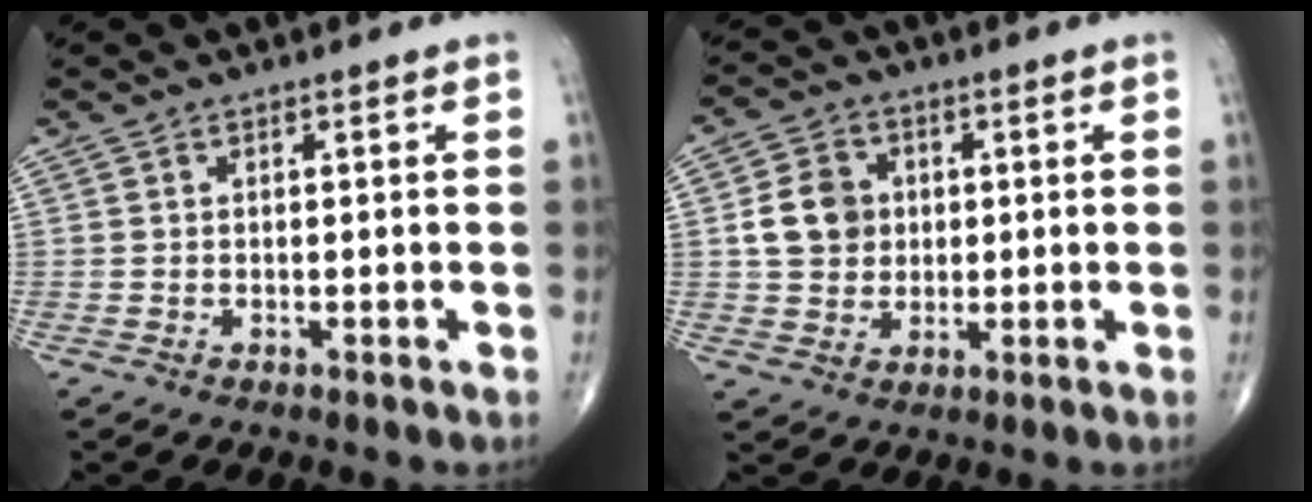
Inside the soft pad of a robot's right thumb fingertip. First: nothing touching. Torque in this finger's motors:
{"motor_torque": [0.85, 1.63, 0.46, -0.27, 0.08]}